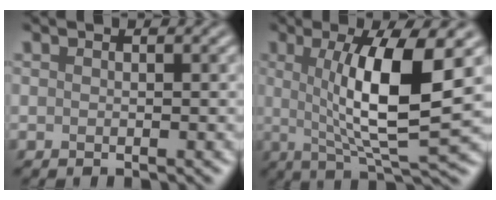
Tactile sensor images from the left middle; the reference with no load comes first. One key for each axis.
{"total": 9.1, "fx": 1.3, "fy": 2.0, "fz": 8.7, "tx": -0.129, "ty": -0.011, "tz": 0.026}